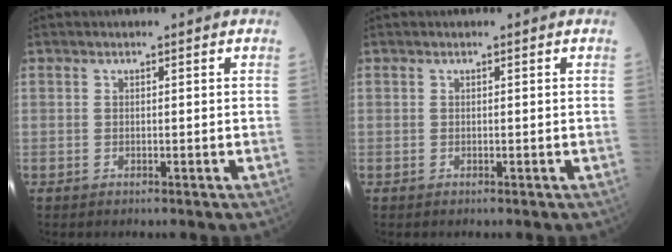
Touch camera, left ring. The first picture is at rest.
{"total": 0.0}